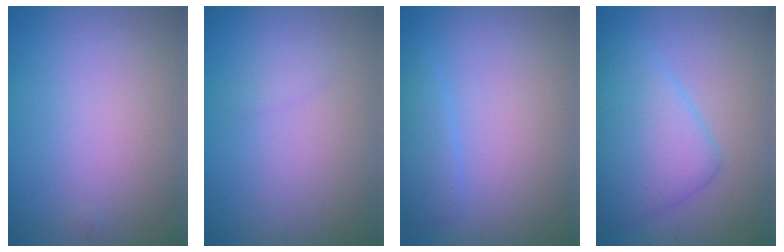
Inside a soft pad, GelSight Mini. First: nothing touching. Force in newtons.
{"total": 0.6, "press": 0.6, "slide": 0.0}
{"total": 1.9, "press": 1.9, "slide": 0.2}
{"total": 5.8, "press": 5.8, "slide": 0.1}